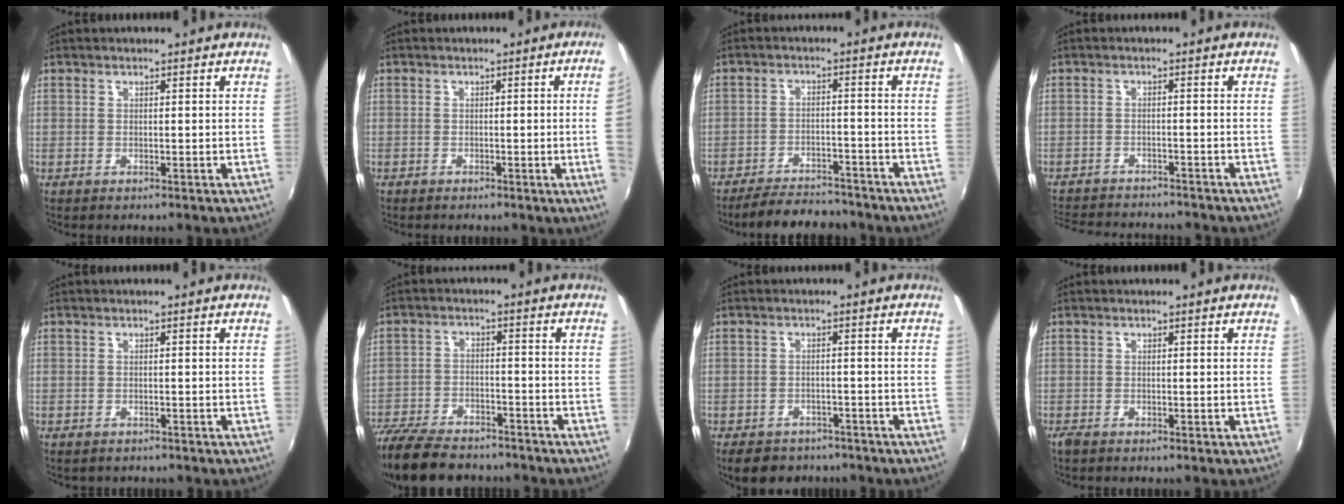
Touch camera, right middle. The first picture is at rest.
{"total": 4.1, "force": [-0.1, -2.0, 3.6], "torque": [-0.058, -0.010, 0.005]}
{"total": 9.7, "force": [-8.7, 2.9, 3.2], "torque": [-0.084, 0.005, -0.124]}
{"total": 11.9, "force": [-10.7, 2.9, 4.1], "torque": [-0.103, -0.011, -0.163]}
{"total": 1.2, "force": [-1.0, 0.6, 0.3], "torque": [-0.010, -0.005, -0.014]}
{"total": 17.7, "force": [-14.4, 6.5, 8.0], "torque": [-0.186, -0.027, -0.234]}
{"total": 8.0, "force": [-6.2, 4.4, 2.7], "torque": [-0.062, -0.004, -0.087]}
{"total": 1.0, "force": [-0.8, 0.3, 0.5], "torque": [-0.010, -0.004, -0.017]}